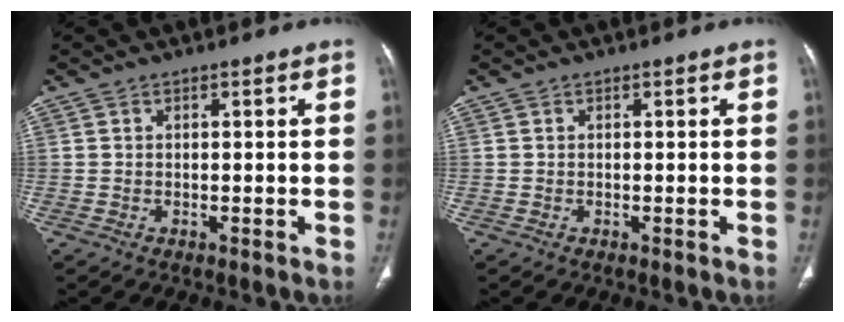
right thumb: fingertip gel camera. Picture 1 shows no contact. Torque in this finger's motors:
{"motor_torque": [0.00, 0.00, 0.00, 0.00, 0.03]}